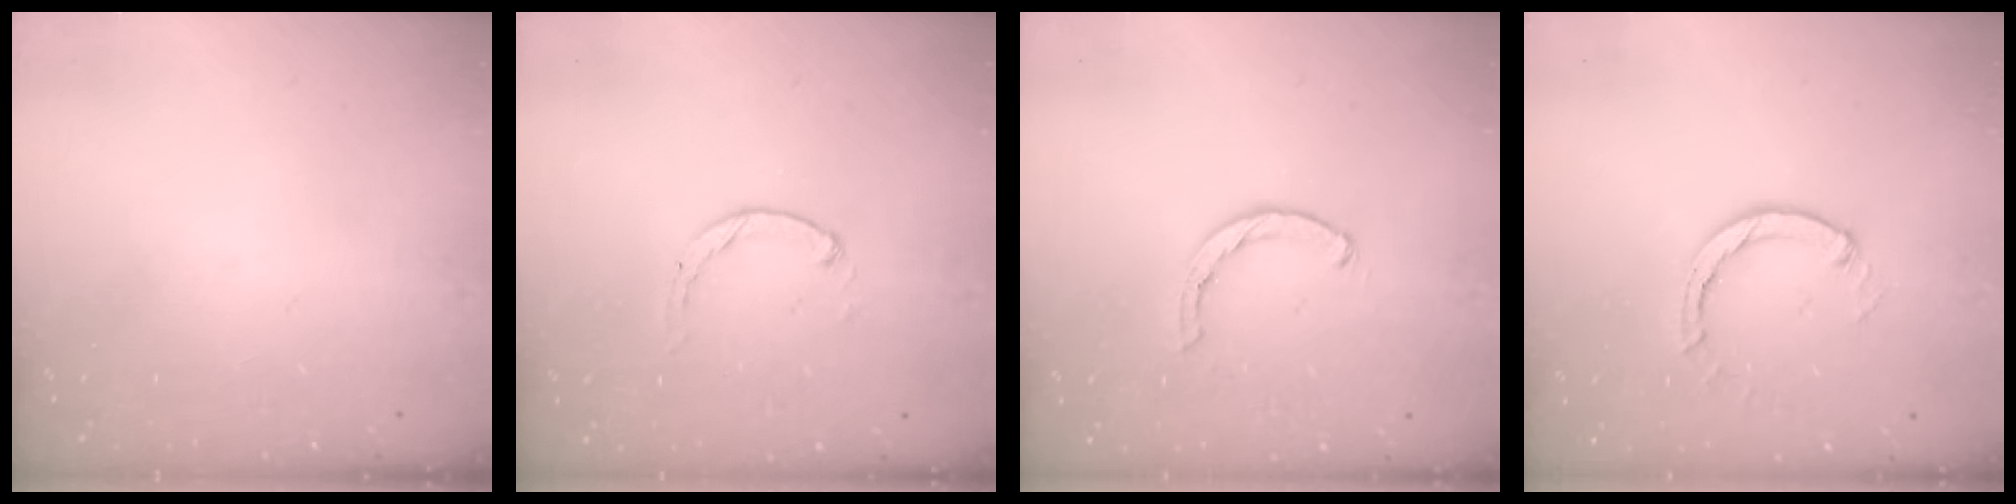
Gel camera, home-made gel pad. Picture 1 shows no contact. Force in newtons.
{"total": 0.7, "press": 0.6, "slide": 0.2}
{"total": 1.4, "press": 1.3, "slide": 0.3}
{"total": 2.7, "press": 2.7, "slide": 0.3}